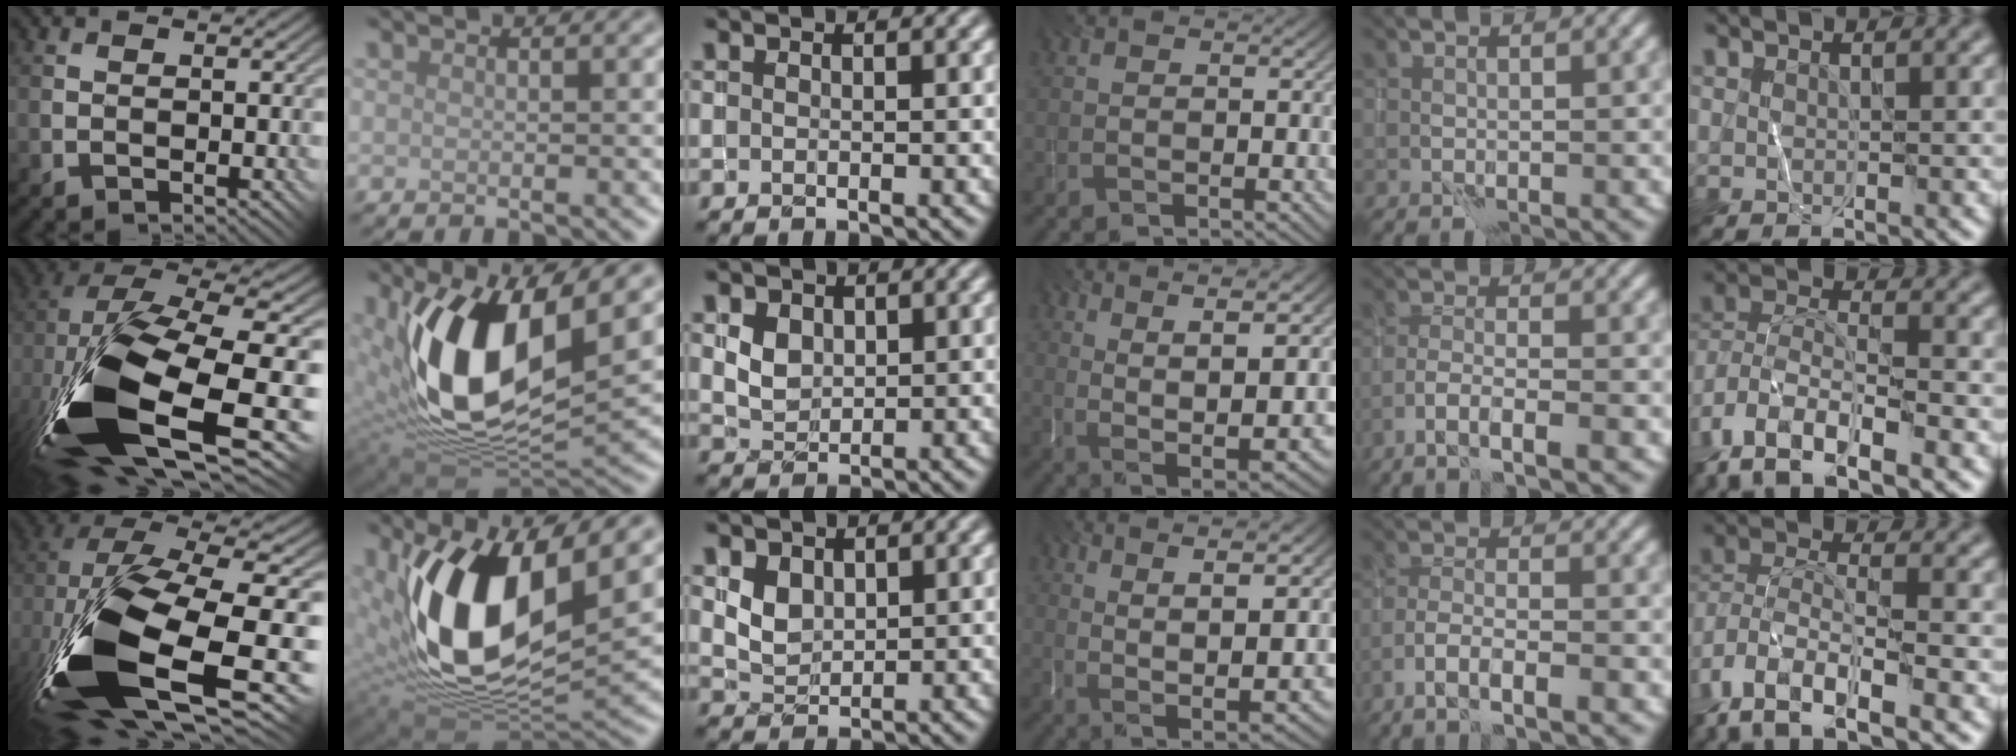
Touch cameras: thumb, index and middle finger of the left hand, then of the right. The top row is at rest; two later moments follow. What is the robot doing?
{"motion": "wrap", "object": "yarn"}